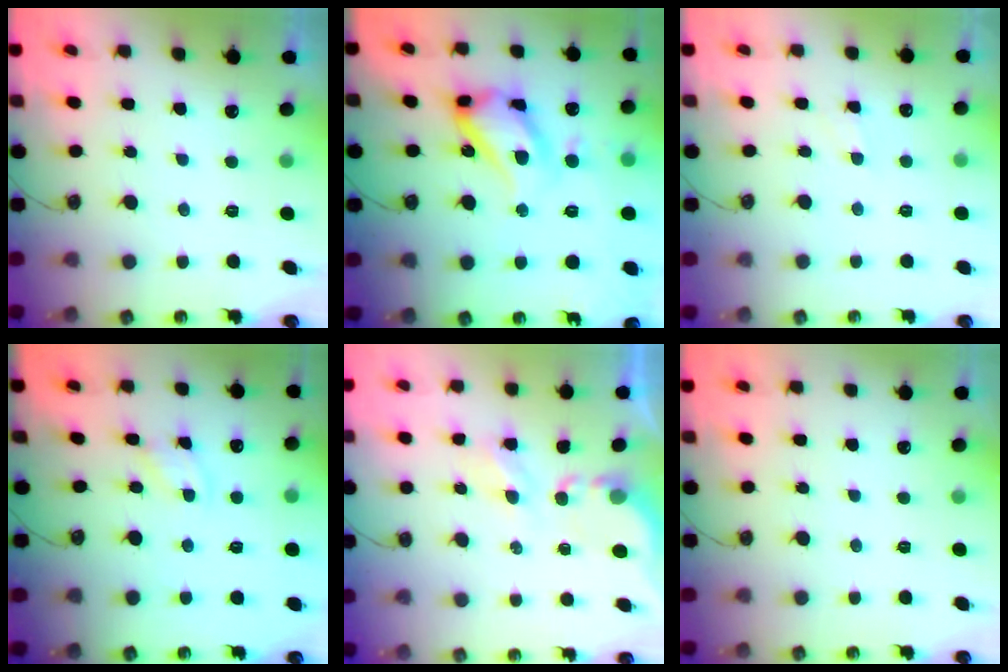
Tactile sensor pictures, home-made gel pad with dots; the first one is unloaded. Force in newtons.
{"total": 22.7, "press": 22.6, "slide": 2.1}
{"total": 3.0, "press": 2.9, "slide": 0.5}
{"total": 1.9, "press": 1.8, "slide": 0.3}
{"total": 3.6, "press": 3.6, "slide": 0.3}
{"total": 0.0}